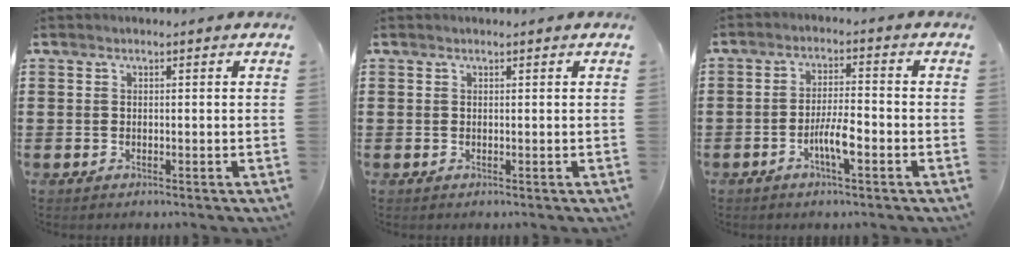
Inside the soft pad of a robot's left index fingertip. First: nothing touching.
{"total": 0.0}
{"total": 5.1, "force": [-2.2, 1.1, 4.4], "torque": [-0.088, 0.002, -0.043]}